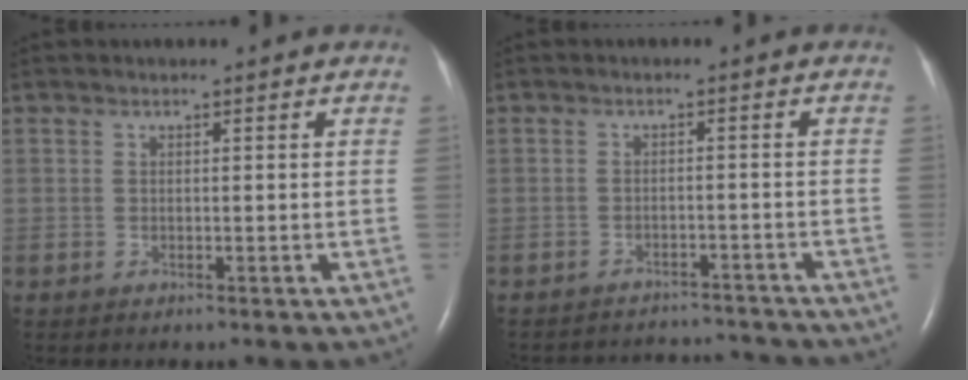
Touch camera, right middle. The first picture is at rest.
{"total": 9.7, "force": [-9.5, 1.9, 0.6], "torque": [-0.016, 0.015, -0.119]}